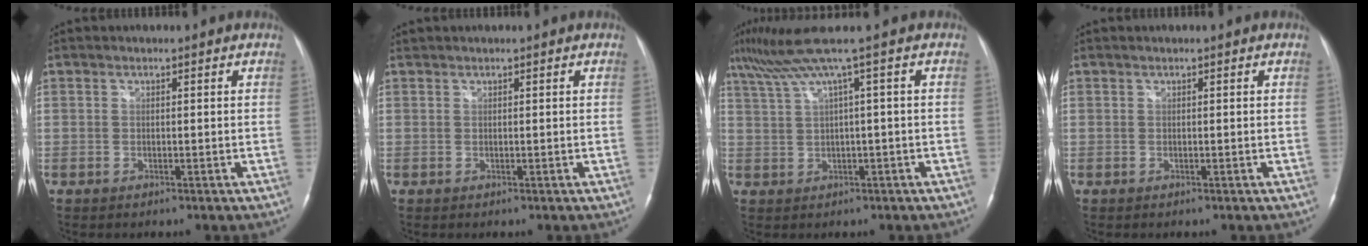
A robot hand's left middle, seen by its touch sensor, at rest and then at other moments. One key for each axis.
{"total": 0.0}
{"total": 6.0, "fx": 3.4, "fy": -1.8, "fz": 4.6, "tx": -0.095, "ty": 0.032, "tz": 0.070}
{"total": 0.0}